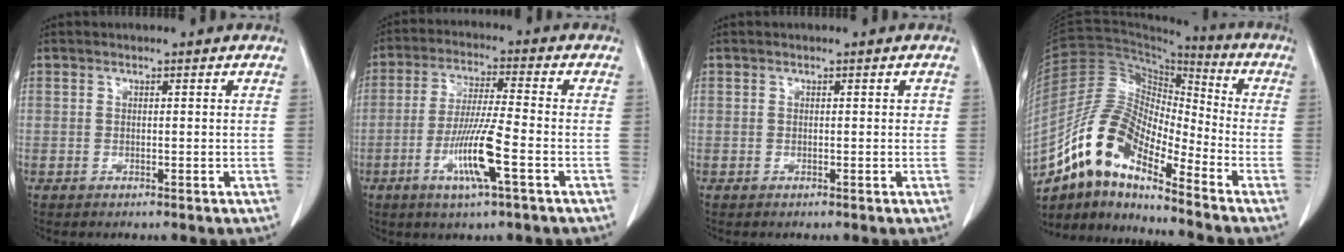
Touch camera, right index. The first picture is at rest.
{"total": 10.1, "force": [-3.8, 0.2, 9.4], "torque": [-0.184, -0.012, -0.072]}
{"total": 0.9, "force": [0.1, 0.6, 0.7], "torque": [-0.015, 0.007, 0.001]}
{"total": 14.3, "force": [-10.1, 4.3, 9.1], "torque": [-0.185, 0.032, -0.187]}